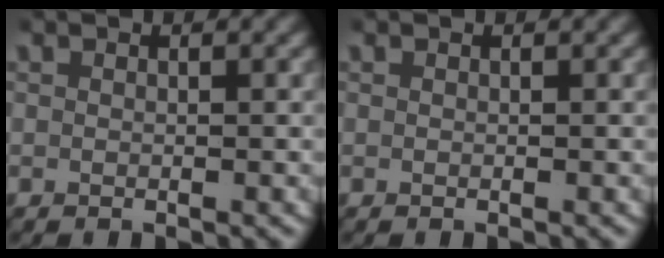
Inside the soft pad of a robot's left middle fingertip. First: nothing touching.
{"total": 0.0}